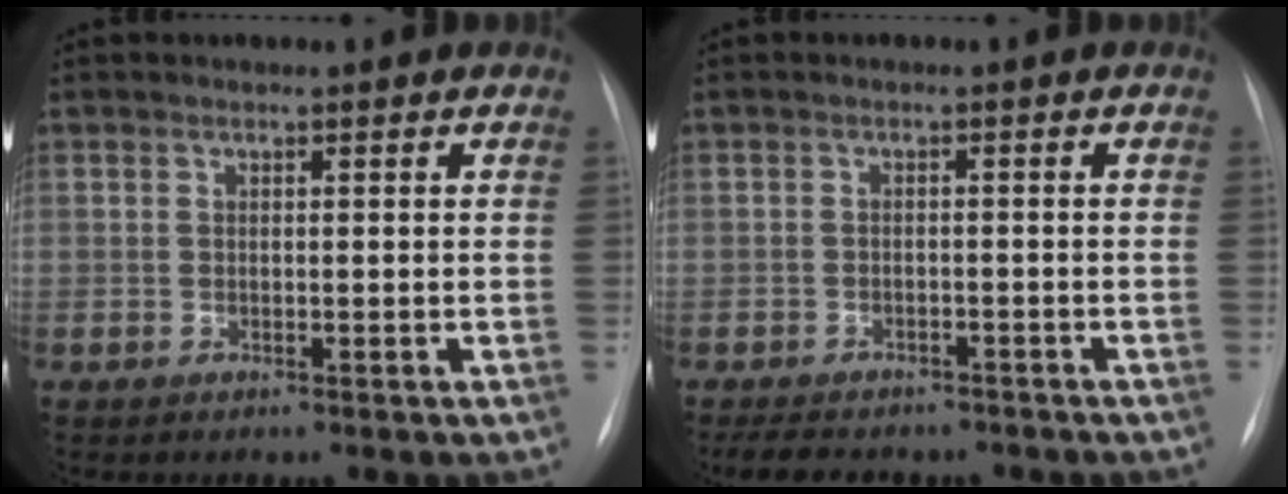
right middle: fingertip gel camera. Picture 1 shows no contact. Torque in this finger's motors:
{"motor_torque": [0.56, -0.75, 0.00, -0.01]}